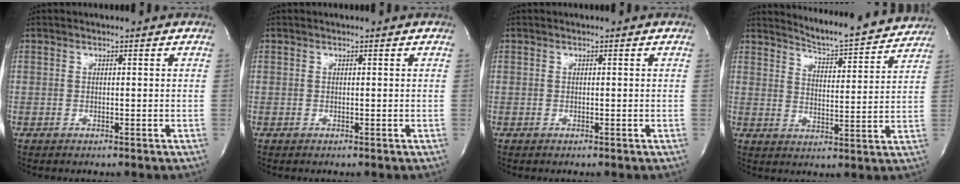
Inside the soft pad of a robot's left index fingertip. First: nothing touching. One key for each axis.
{"total": 0.0}
{"total": 0.0}
{"total": 12.0, "fx": 11.8, "fy": 0.7, "fz": 1.8, "tx": -0.028, "ty": -0.017, "tz": 0.154}